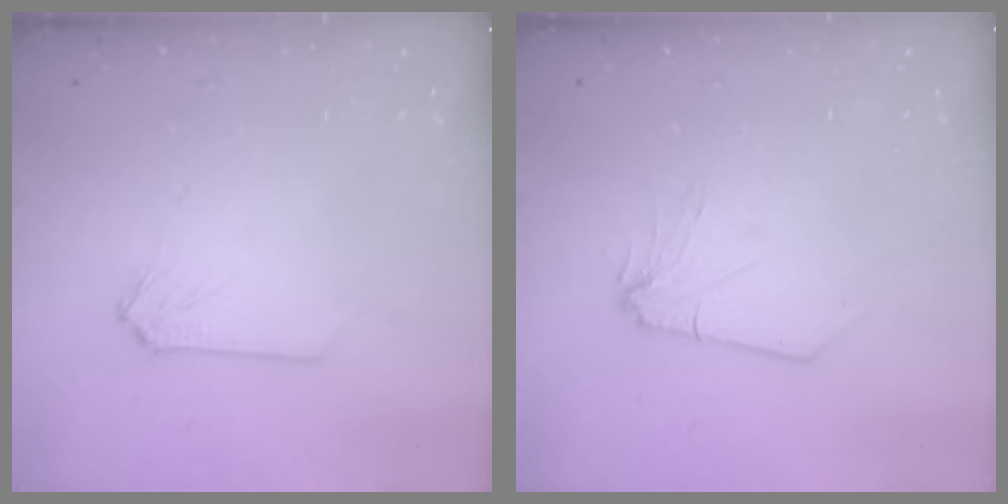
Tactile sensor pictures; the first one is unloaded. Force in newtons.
{"total": 1.7, "press": 1.7, "slide": 0.3}